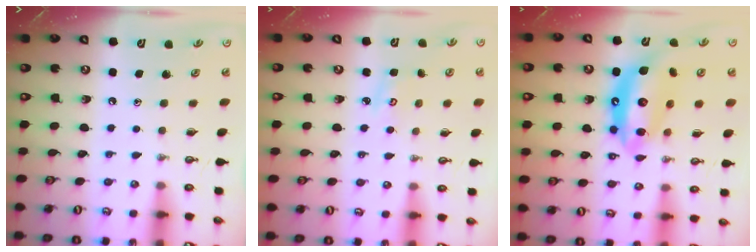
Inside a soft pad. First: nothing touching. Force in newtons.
{"total": 2.7, "press": 2.7, "slide": 0.3}
{"total": 16.6, "press": 16.5, "slide": 1.6}